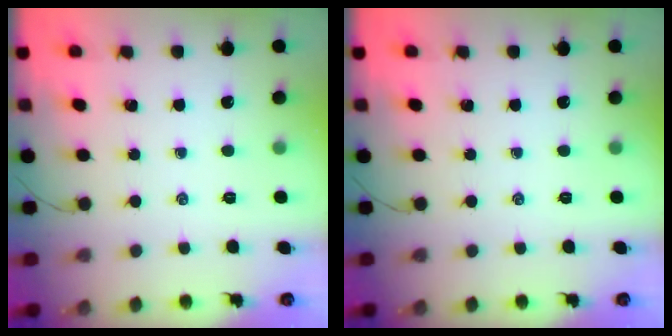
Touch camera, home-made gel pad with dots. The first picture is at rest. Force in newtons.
{"total": 0.0}